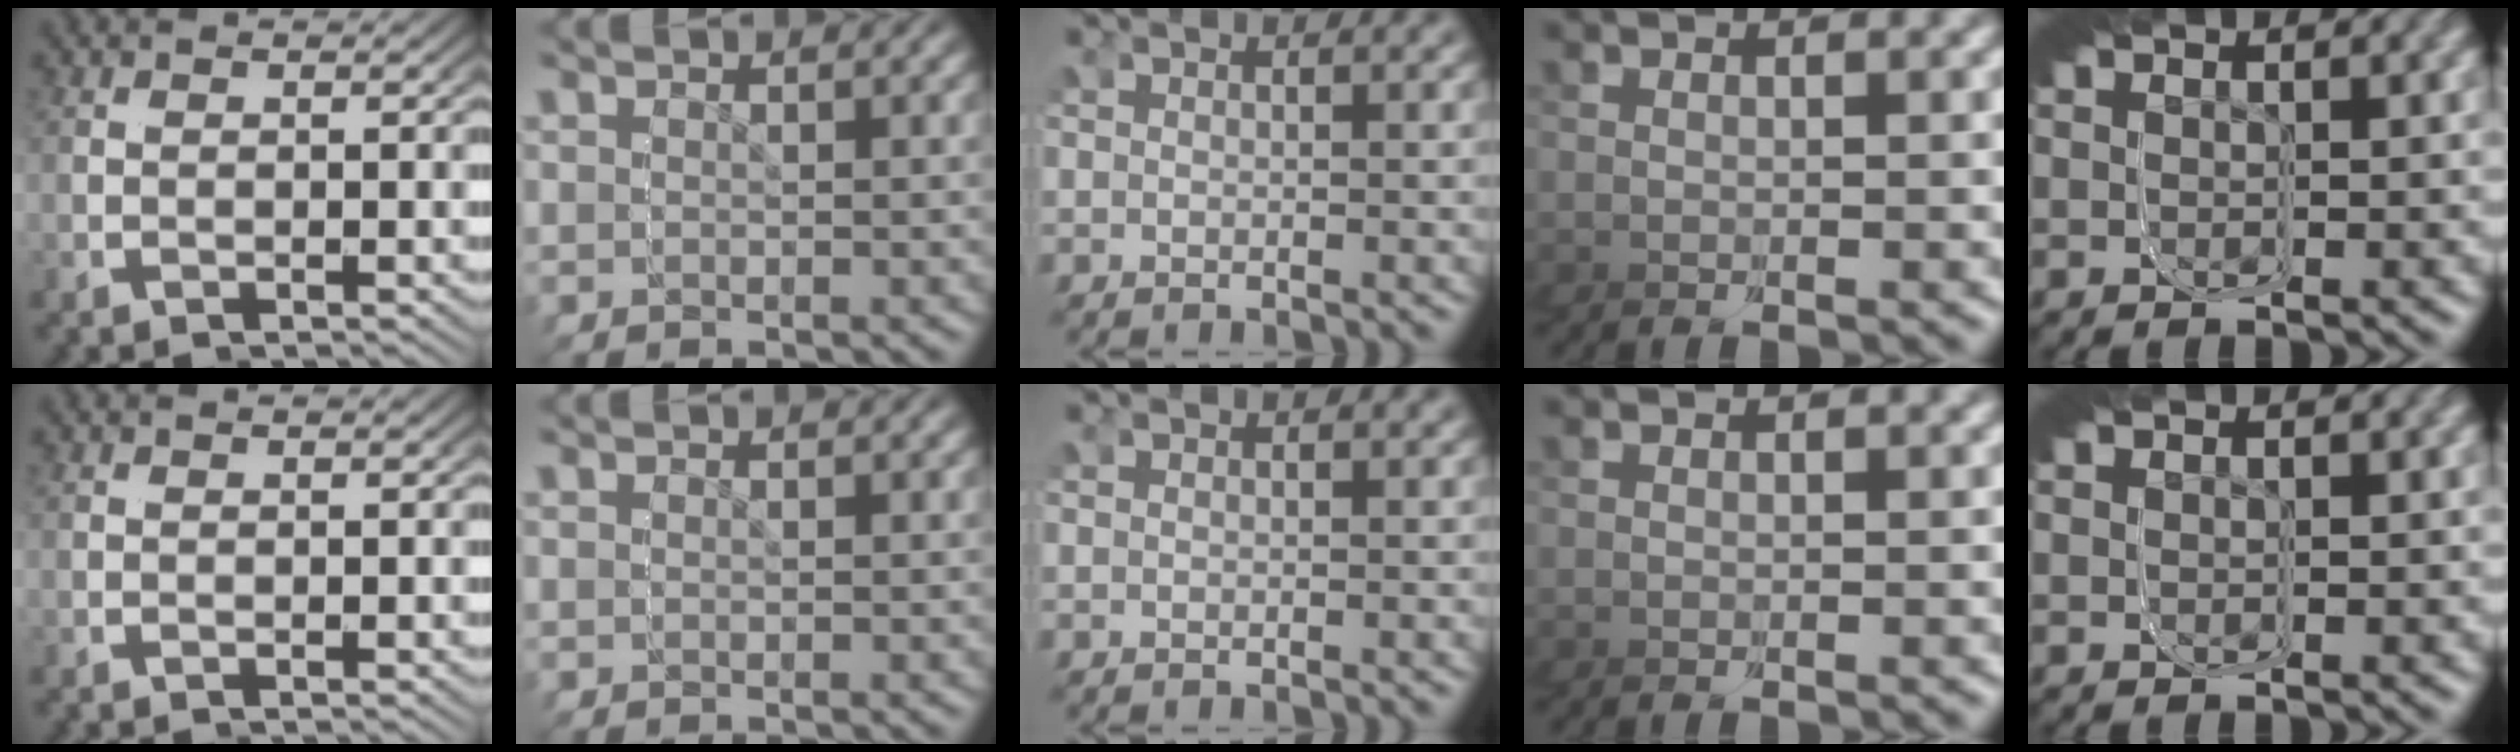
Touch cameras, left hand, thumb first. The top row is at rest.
{}